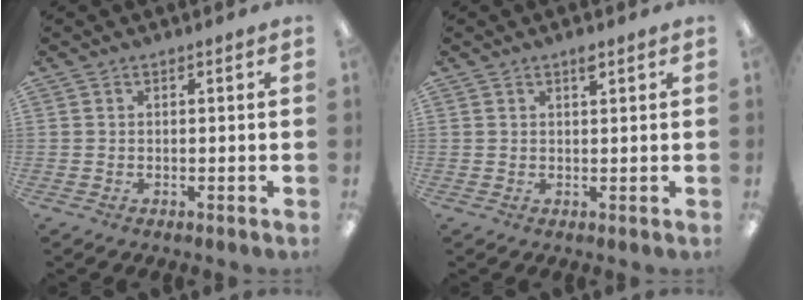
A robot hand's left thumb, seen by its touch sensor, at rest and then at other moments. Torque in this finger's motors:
{"motor_torque": [0.08, 0.03, 0.12, 0.01, 0.00]}